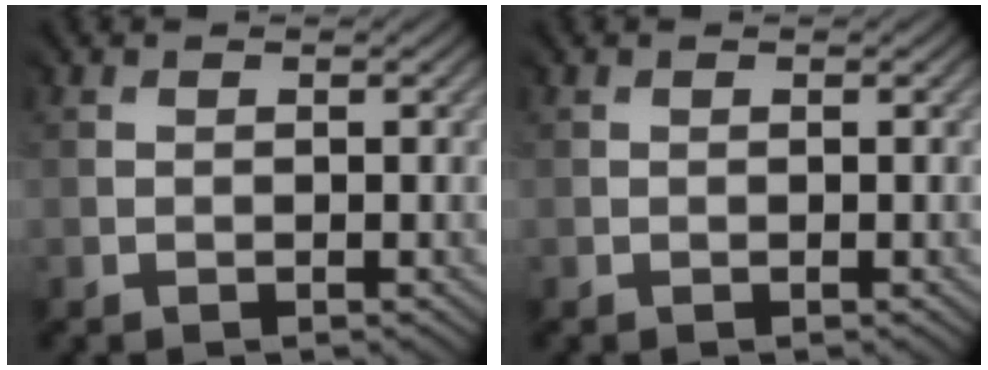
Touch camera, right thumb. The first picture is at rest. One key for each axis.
{"total": 0.0}